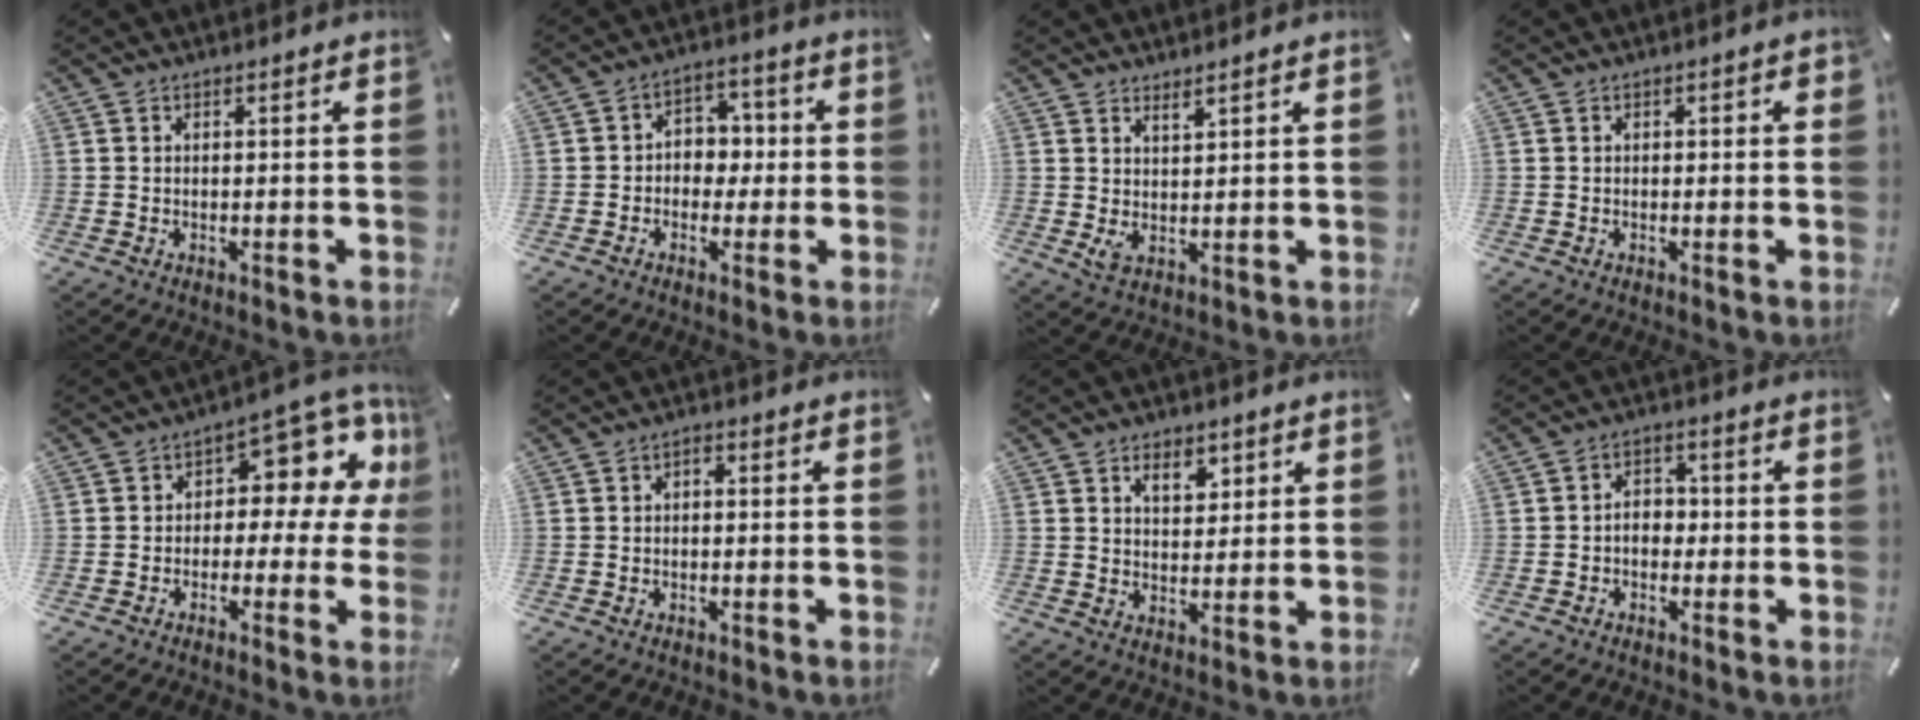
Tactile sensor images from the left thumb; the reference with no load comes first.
{"total": 5.8, "force": [-1.0, 5.1, 2.6], "torque": [-0.031, 0.013, -0.024]}
{"total": 3.5, "force": [2.2, 1.6, 2.2], "torque": [-0.042, -0.022, 0.039]}
{"total": 0.8, "force": [0.1, 0.4, 0.7], "torque": [-0.013, 0.002, 0.001]}
{"total": 11.2, "force": [4.1, 6.3, 8.3], "torque": [-0.099, -0.036, 0.065]}
{"total": 1.4, "force": [-0.6, 0.8, 1.0], "torque": [-0.019, 0.005, -0.013]}
{"total": 5.4, "force": [3.2, 3.3, 2.8], "torque": [-0.026, -0.016, 0.051]}
{"total": 4.3, "force": [-1.0, 3.1, 2.8], "torque": [-0.052, 0.012, -0.020]}